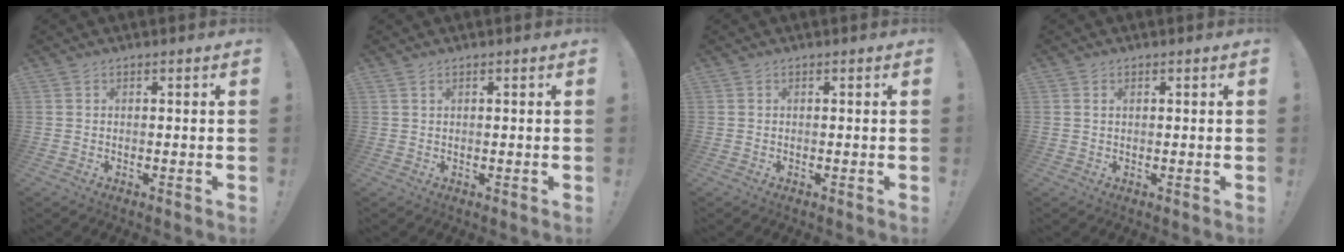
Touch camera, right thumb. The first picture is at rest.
{"total": 0.9, "force": [0.8, -0.1, 0.5], "torque": [-0.010, 0.001, 0.014]}
{"total": 0.0}
{"total": 0.9, "force": [0.5, 0.5, 0.5], "torque": [-0.011, 0.001, 0.010]}